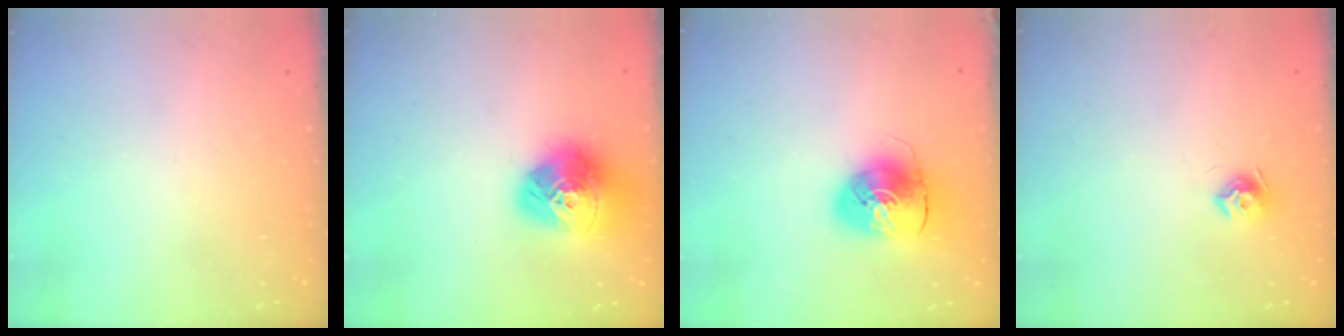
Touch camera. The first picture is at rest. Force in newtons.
{"total": 17.6, "press": 17.6, "slide": 1.6}
{"total": 10.4, "press": 10.3, "slide": 1.8}
{"total": 7.8, "press": 7.8, "slide": 0.2}